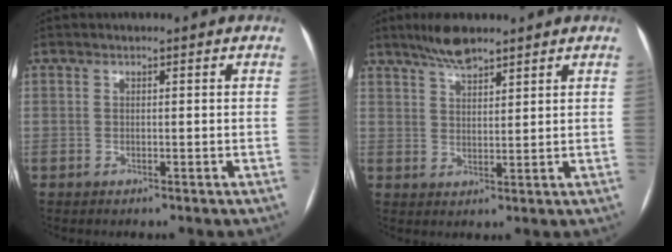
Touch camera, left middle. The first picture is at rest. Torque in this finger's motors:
{"motor_torque": [0.19, -0.20, 0.06, 0.01]}